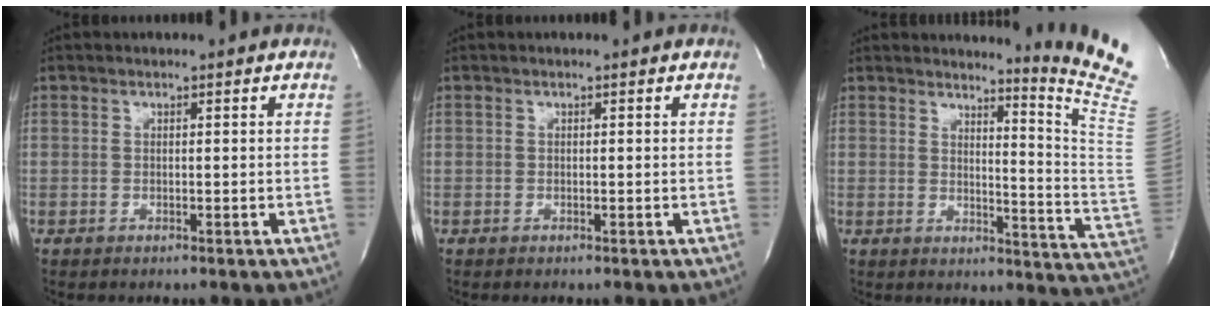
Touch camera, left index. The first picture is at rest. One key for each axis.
{"total": 0.0}
{"total": 11.8, "fx": 10.1, "fy": -4.7, "fz": 3.7, "tx": -0.060, "ty": -0.139, "tz": 0.111}